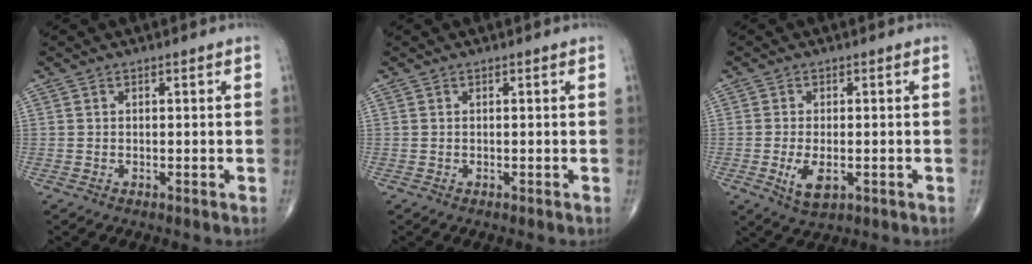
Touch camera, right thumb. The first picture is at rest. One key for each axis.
{"total": 0.0}
{"total": 5.7, "fx": -1.5, "fy": 2.7, "fz": 4.8, "tx": -0.092, "ty": -0.006, "tz": -0.023}